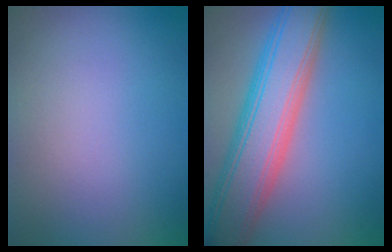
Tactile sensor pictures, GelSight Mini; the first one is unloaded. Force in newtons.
{"total": 8.5, "press": 8.5, "slide": 0.4}